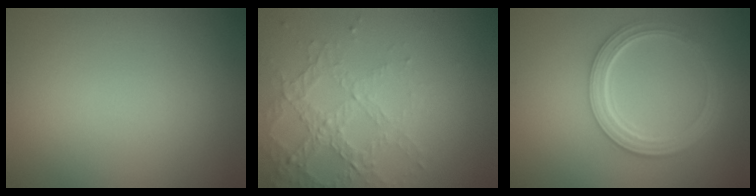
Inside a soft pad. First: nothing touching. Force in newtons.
{"total": 4.4, "press": 3.1, "slide": 3.2}
{"total": 4.7, "press": 3.5, "slide": 3.2}